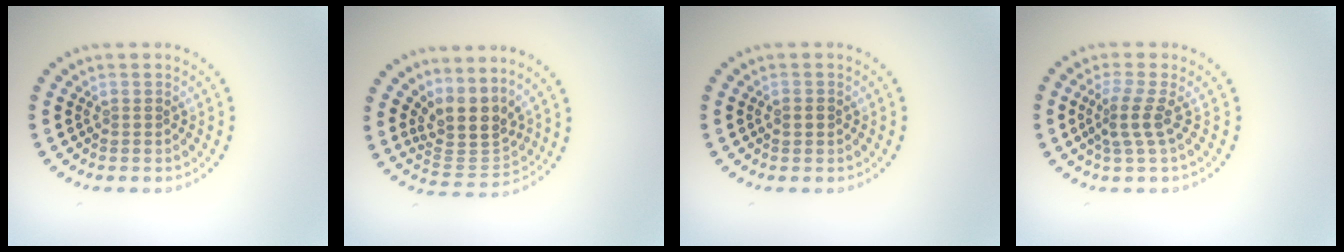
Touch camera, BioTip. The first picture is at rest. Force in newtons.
{"total": 4.1, "press": 3.1, "slide": 2.8}
{"total": 1.2, "press": 1.2, "slide": 0.1}
{"total": 2.5, "press": 1.8, "slide": 1.7}